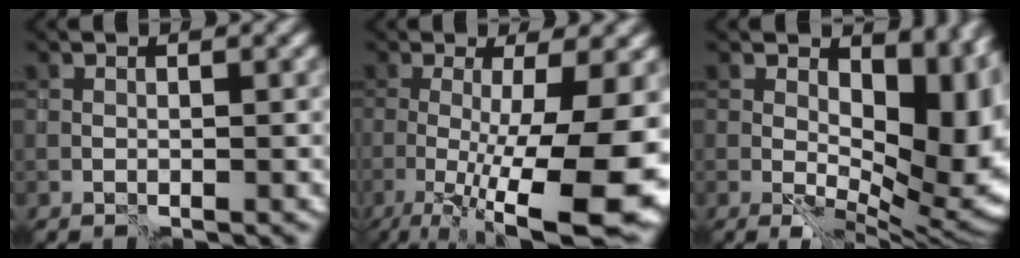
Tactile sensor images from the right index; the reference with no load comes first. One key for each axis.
{"total": 12.9, "fx": -3.2, "fy": 2.7, "fz": 12.2, "tx": -0.162, "ty": -0.007, "tz": -0.045}
{"total": 11.4, "fx": 2.6, "fy": 6.4, "fz": 9.1, "tx": -0.116, "ty": -0.025, "tz": 0.061}